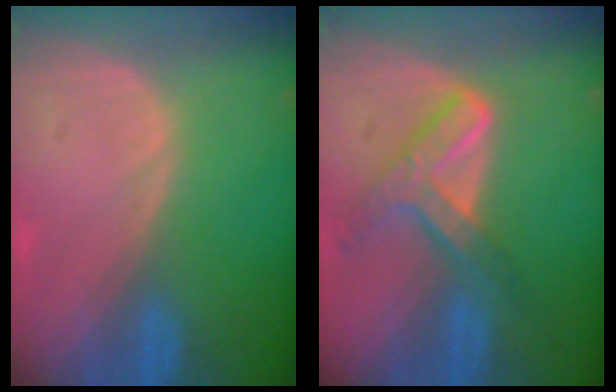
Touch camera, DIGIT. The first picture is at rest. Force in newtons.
{"total": 7.1, "press": 6.1, "slide": 3.7}